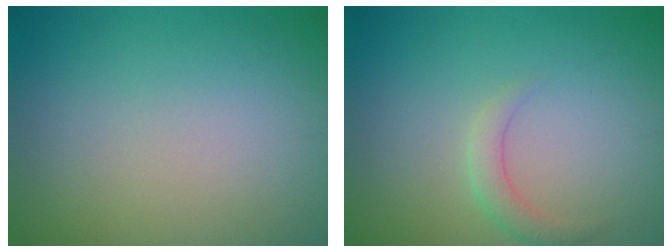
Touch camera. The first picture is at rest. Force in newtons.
{"total": 1.6, "press": 1.6, "slide": 0.1}